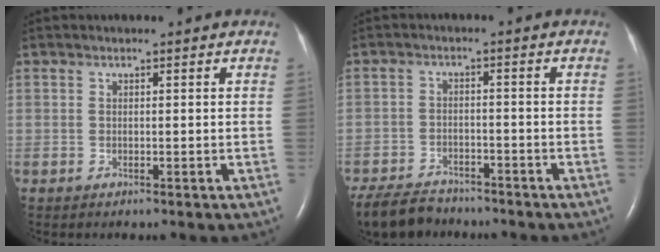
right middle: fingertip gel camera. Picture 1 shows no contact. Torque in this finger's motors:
{"motor_torque": [0.66, -0.69, 0.02, 0.01]}